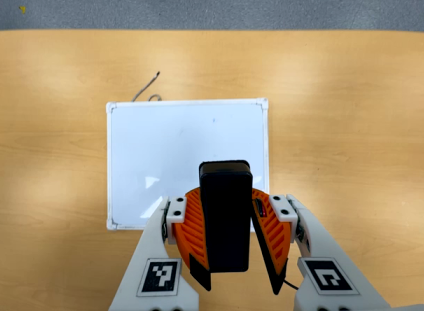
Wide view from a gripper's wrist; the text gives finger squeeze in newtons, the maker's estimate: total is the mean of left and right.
{"total": 8.8, "left": 9.1, "right": 8.4}